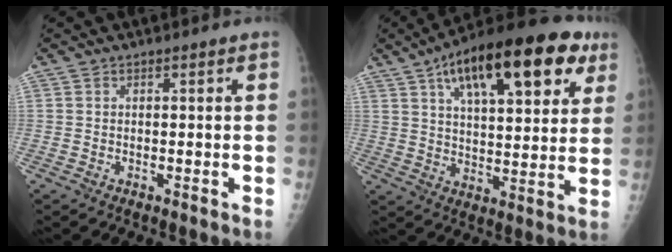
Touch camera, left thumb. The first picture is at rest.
{"total": 24.0, "force": [11.7, 9.4, 18.7], "torque": [-0.260, -0.003, 0.177]}